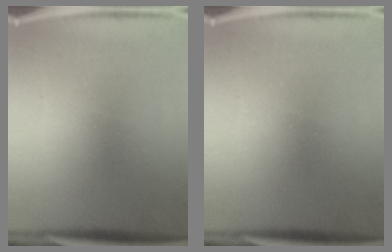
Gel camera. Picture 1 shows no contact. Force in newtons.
{"total": 0.0}